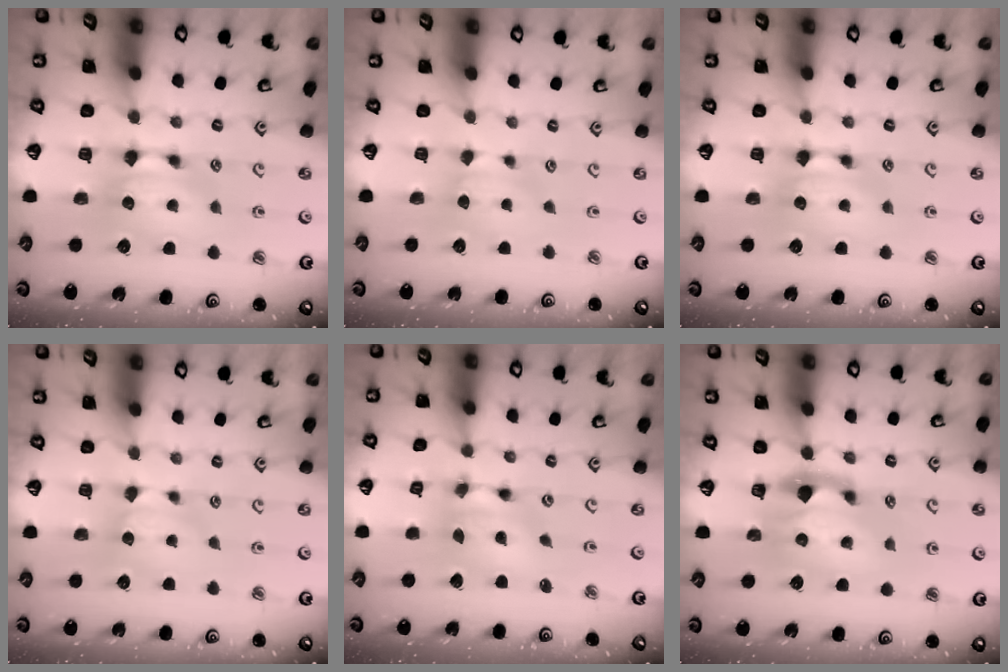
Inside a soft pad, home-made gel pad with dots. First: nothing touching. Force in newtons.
{"total": 1.7, "press": 1.6, "slide": 0.4}
{"total": 0.0}
{"total": 1.8, "press": 1.7, "slide": 0.5}
{"total": 5.3, "press": 4.8, "slide": 2.1}
{"total": 2.3, "press": 1.9, "slide": 1.2}